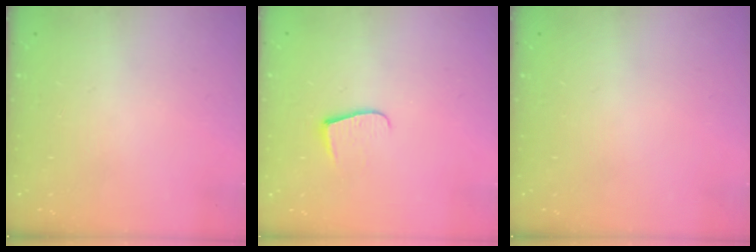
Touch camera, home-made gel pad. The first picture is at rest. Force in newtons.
{"total": 7.7, "press": 7.7, "slide": 0.6}
{"total": 0.0}